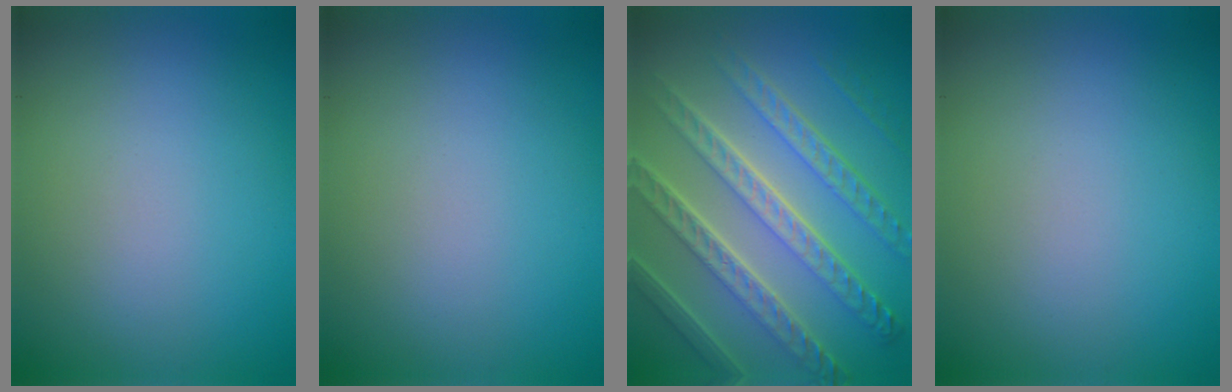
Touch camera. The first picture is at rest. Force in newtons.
{"total": 0.0}
{"total": 8.7, "press": 6.2, "slide": 6.0}
{"total": 0.0}